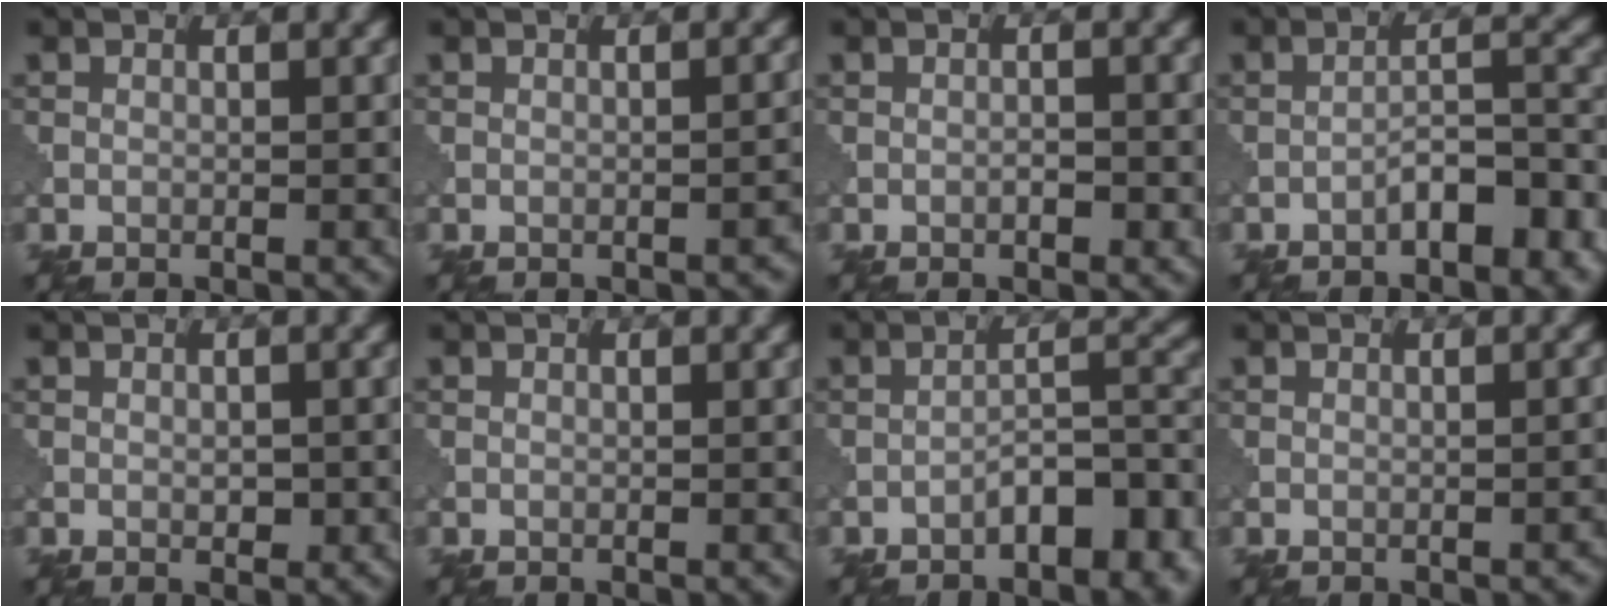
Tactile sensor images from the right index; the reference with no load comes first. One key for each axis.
{"total": 1.1, "fx": -0.7, "fy": 0.4, "fz": 0.7, "tx": -0.009, "ty": 0.005, "tz": -0.008}
{"total": 0.9, "fx": -0.3, "fy": 0.4, "fz": 0.7, "tx": -0.012, "ty": 0.003, "tz": -0.004}
{"total": 4.9, "fx": -3.0, "fy": 1.7, "fz": 3.5, "tx": -0.051, "ty": 0.015, "tz": -0.045}
{"total": 1.0, "fx": 0.0, "fy": 0.7, "fz": 0.7, "tx": -0.008, "ty": 0.000, "tz": 0.002}
{"total": 0.0}
{"total": 6.0, "fx": -3.4, "fy": 2.3, "fz": 4.3, "tx": -0.053, "ty": 0.019, "tz": -0.050}
{"total": 0.7, "fx": -0.4, "fy": 0.3, "fz": 0.4, "tx": -0.007, "ty": 0.003, "tz": -0.003}